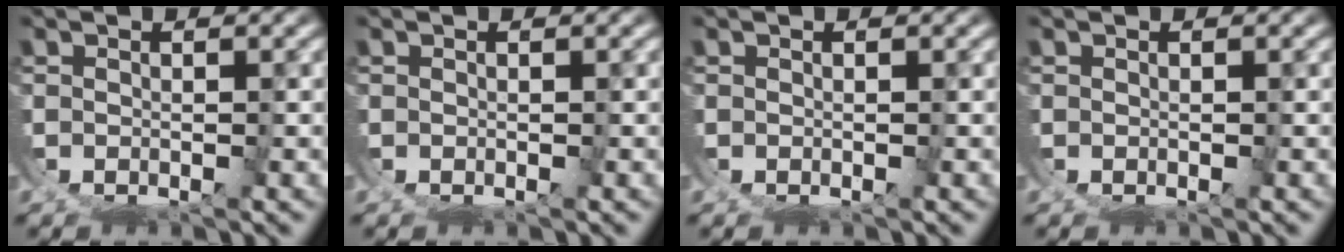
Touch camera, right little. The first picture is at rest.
{"total": 0.0}
{"total": 0.0}
{"total": 0.0}